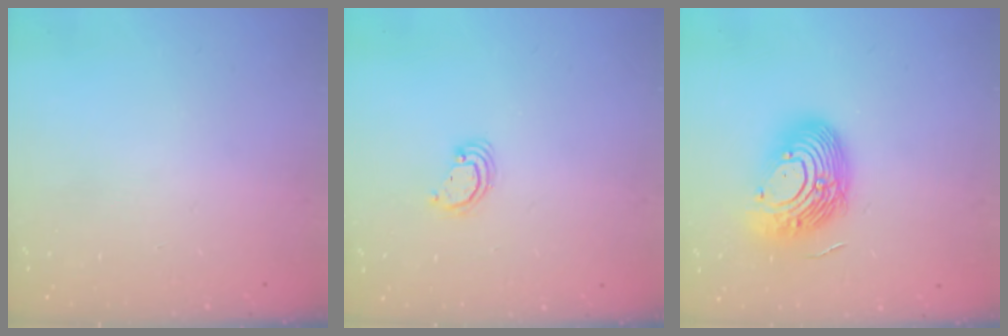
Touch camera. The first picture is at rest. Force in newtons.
{"total": 2.7, "press": 2.7, "slide": 0.2}
{"total": 15.1, "press": 14.8, "slide": 2.7}